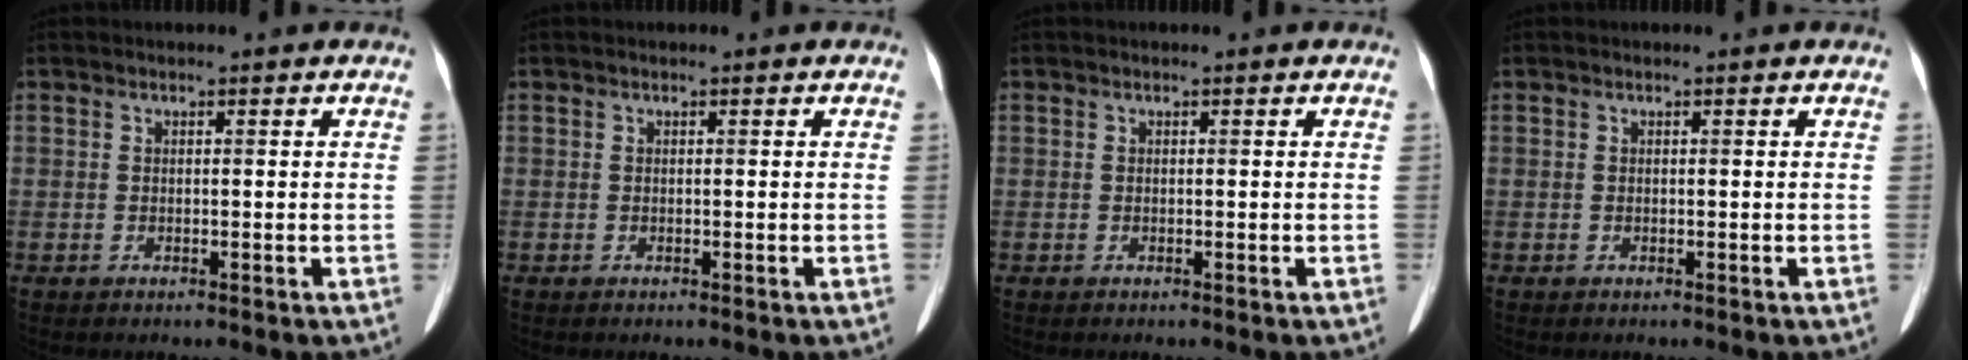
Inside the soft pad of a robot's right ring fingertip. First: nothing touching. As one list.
[{"total": 0.0}, {"total": 0.0}, {"total": 0.0}]